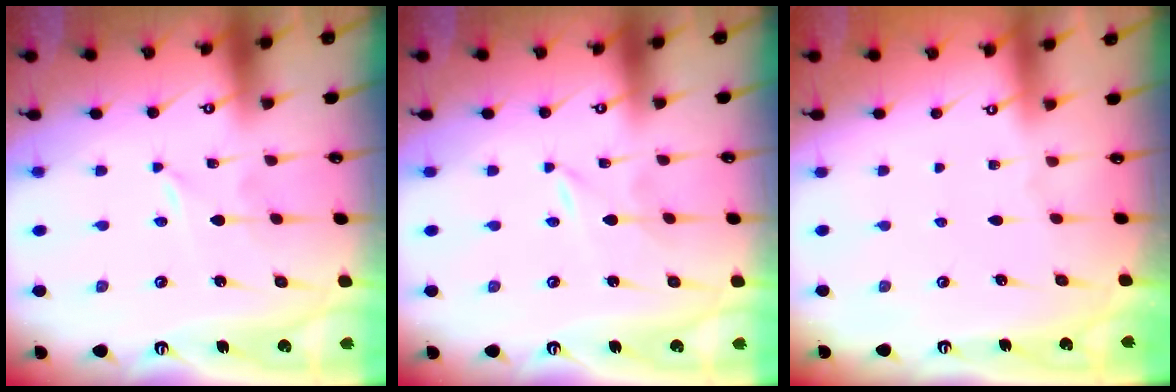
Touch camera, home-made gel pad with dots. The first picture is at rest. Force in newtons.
{"total": 0.0}
{"total": 0.0}